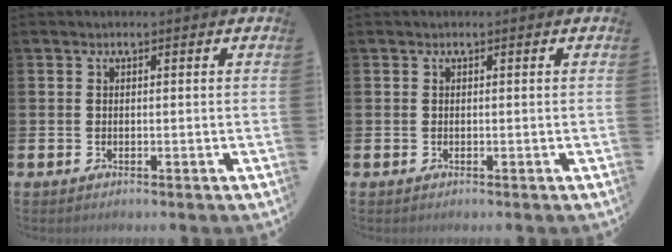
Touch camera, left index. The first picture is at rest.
{"total": 0.0}